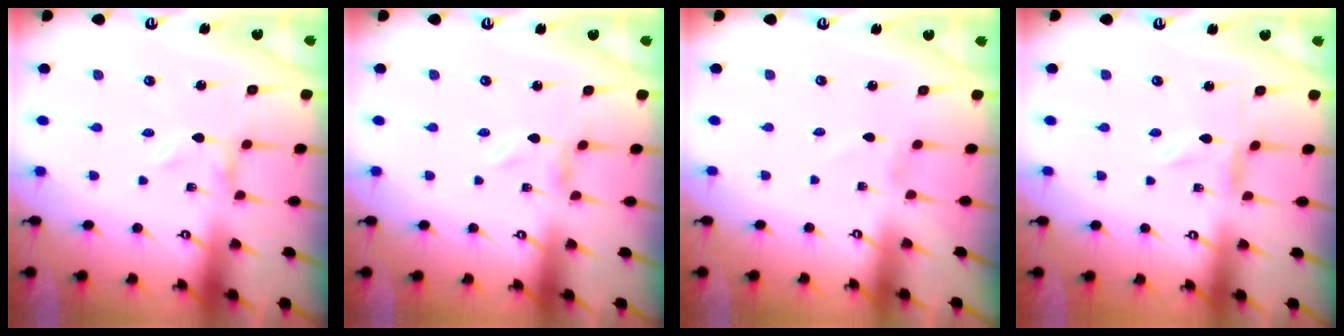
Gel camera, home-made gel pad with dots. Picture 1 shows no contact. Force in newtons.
{"total": 0.6, "press": 0.6, "slide": 0.2}
{"total": 1.2, "press": 1.2, "slide": 0.1}
{"total": 0.5, "press": 0.5, "slide": 0.2}